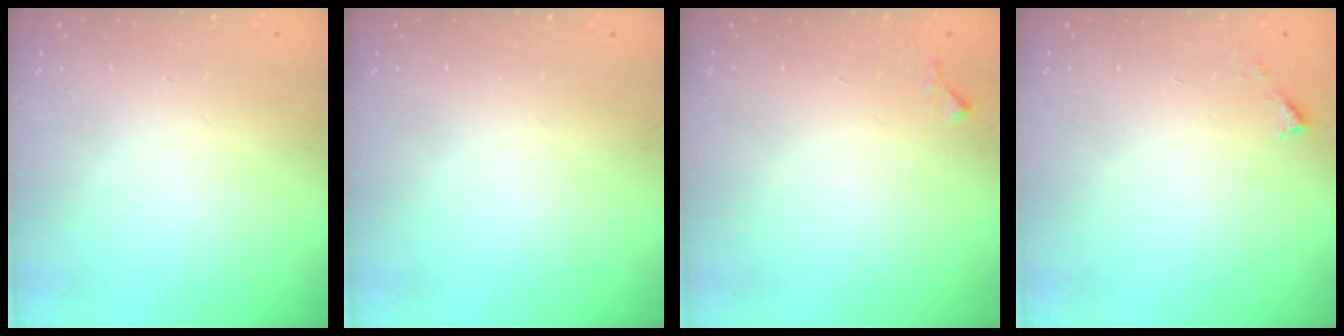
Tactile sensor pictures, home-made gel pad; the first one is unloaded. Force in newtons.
{"total": 0.0}
{"total": 4.4, "press": 4.4, "slide": 0.7}
{"total": 2.9, "press": 2.9, "slide": 0.4}